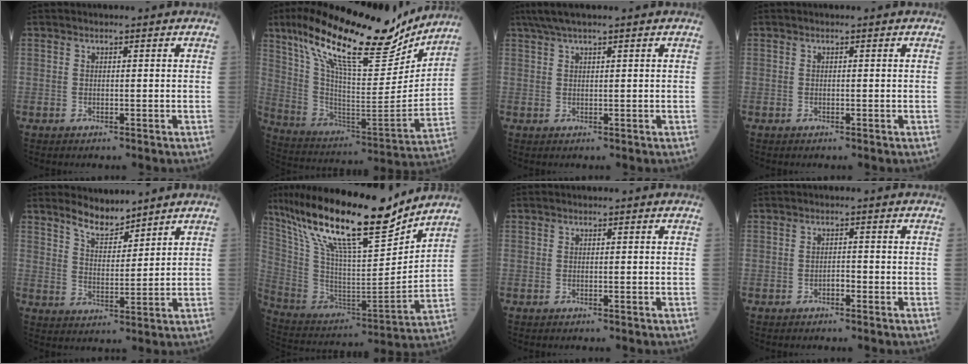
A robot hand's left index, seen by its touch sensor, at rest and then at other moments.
{"total": 24.6, "force": [18.2, 5.9, 15.6], "torque": [-0.273, 0.002, 0.301]}
{"total": 4.1, "force": [3.2, -0.3, 2.6], "torque": [-0.053, 0.024, 0.063]}
{"total": 0.0}
{"total": 5.0, "force": [4.7, 1.1, 1.4], "torque": [-0.033, -0.002, 0.092]}
{"total": 23.3, "force": [18.1, 3.2, 14.3], "torque": [-0.265, -0.004, 0.323]}
{"total": 0.0}
{"total": 1.1, "force": [-0.7, 0.5, 0.7], "torque": [-0.007, 0.002, -0.015]}